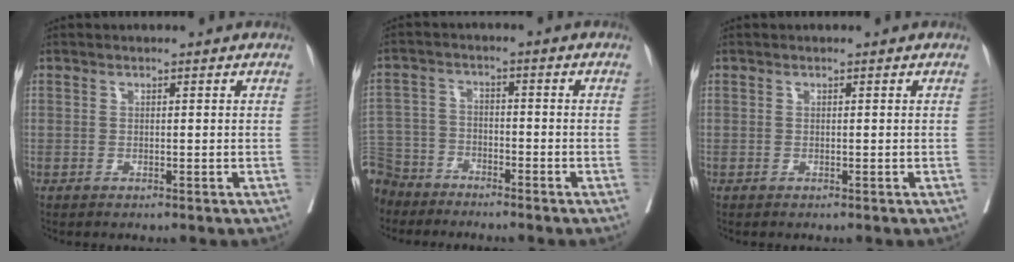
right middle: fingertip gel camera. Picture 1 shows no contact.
{"total": 11.0, "force": [-9.3, 5.6, 2.1], "torque": [-0.071, 0.001, -0.178]}
{"total": 0.0}